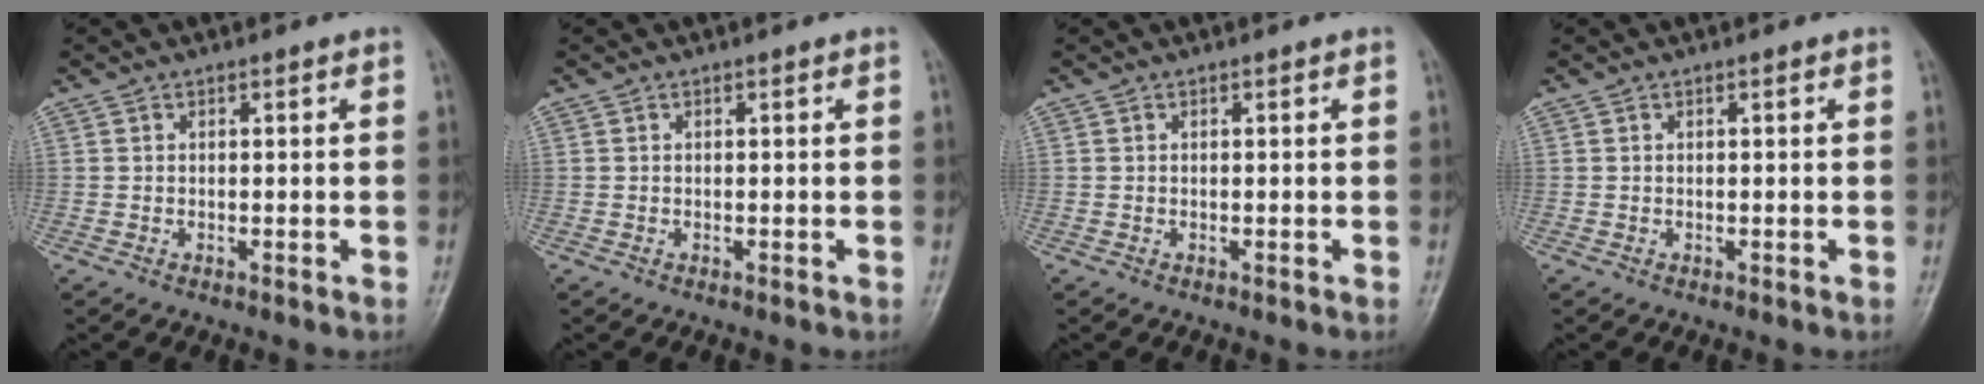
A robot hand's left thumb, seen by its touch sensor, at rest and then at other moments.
{"total": 0.0}
{"total": 0.0}
{"total": 0.0}